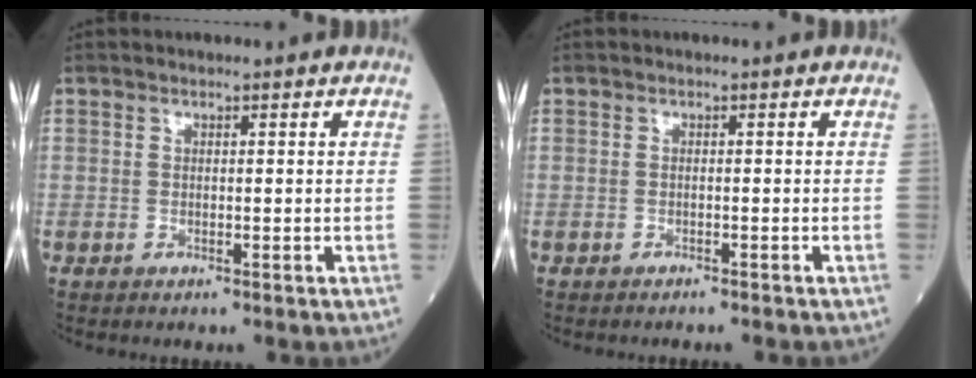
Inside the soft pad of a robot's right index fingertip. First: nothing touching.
{"total": 1.8, "force": [-1.6, 0.2, 0.7], "torque": [-0.015, -0.001, -0.019]}